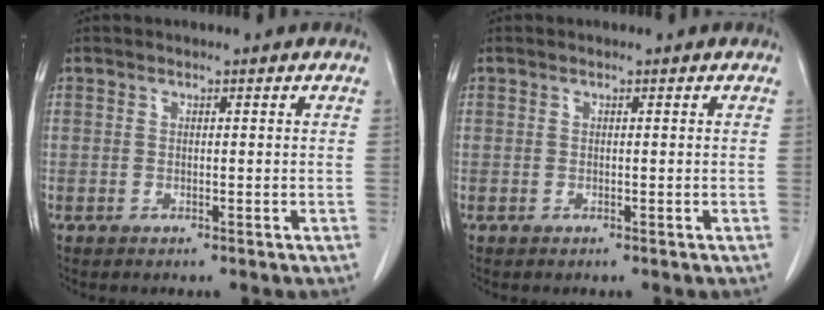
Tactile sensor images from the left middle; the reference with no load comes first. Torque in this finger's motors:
{"motor_torque": [0.16, -0.18, 0.06, 0.01]}